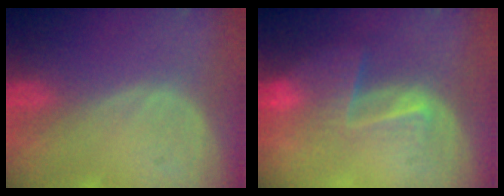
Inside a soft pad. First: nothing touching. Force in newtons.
{"total": 6.6, "press": 5.5, "slide": 3.5}